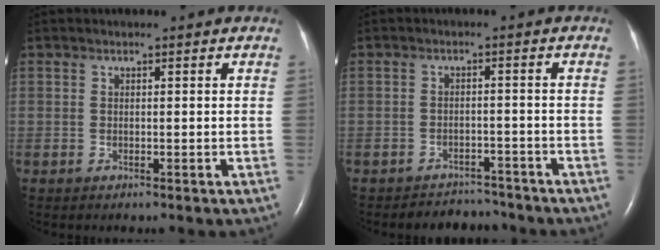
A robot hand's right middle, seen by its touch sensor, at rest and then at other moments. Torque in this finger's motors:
{"motor_torque": [0.02, -0.04, 0.00, 0.00]}